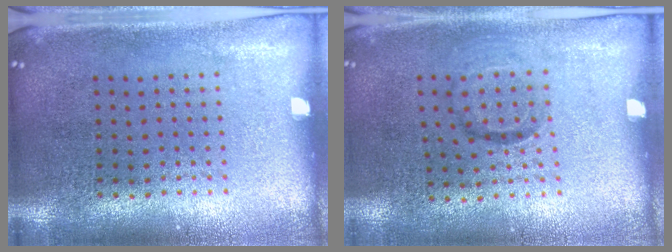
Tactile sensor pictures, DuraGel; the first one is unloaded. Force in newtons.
{"total": 1.0, "press": 0.6, "slide": 0.8}